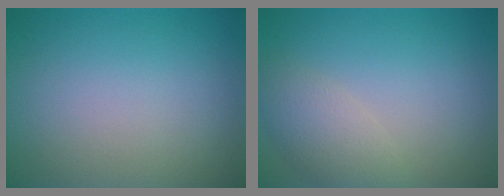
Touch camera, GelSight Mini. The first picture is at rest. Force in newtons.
{"total": 3.0, "press": 2.9, "slide": 0.4}